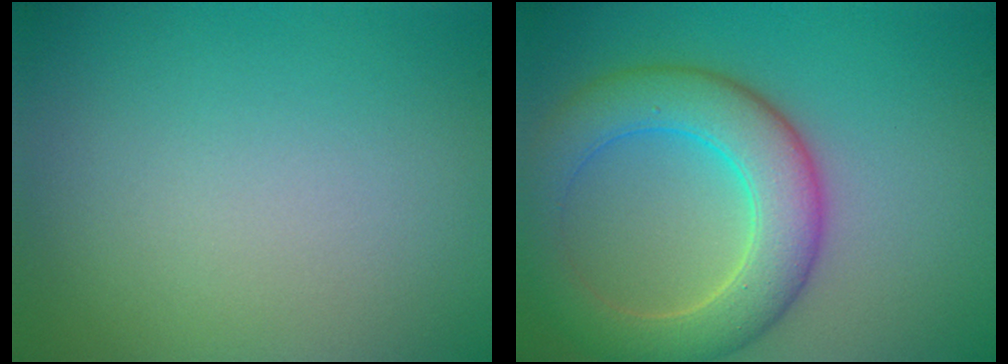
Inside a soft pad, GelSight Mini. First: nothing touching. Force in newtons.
{"total": 7.0, "press": 7.0, "slide": 0.5}